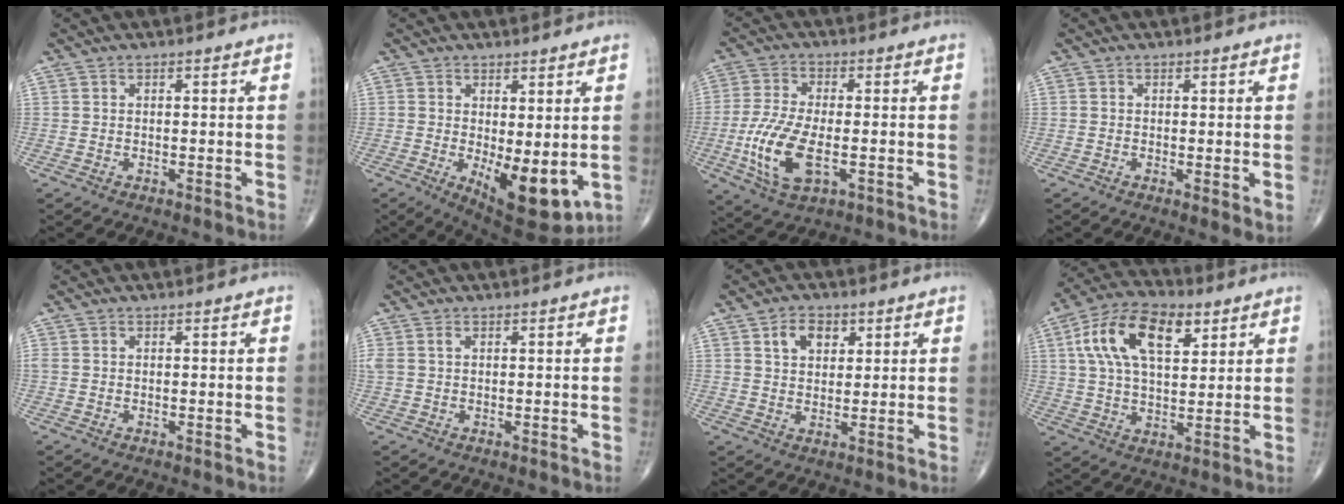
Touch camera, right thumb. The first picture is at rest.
{"total": 11.0, "force": [-1.7, 4.6, 9.9], "torque": [-0.132, -0.028, -0.010]}
{"total": 11.9, "force": [-2.9, 5.4, 10.2], "torque": [-0.219, -0.002, -0.051]}
{"total": 2.3, "force": [-0.1, 0.8, 2.2], "torque": [-0.037, -0.010, -0.005]}
{"total": 0.6, "force": [0.0, 0.5, 0.4], "torque": [-0.009, 0.006, 0.003]}
{"total": 1.9, "force": [0.5, 1.1, 1.4], "torque": [-0.052, 0.017, 0.017]}
{"total": 5.6, "force": [2.5, 3.8, 3.3], "torque": [-0.035, -0.009, 0.040]}
{"total": 15.9, "force": [6.0, 8.3, 12.1], "torque": [-0.207, 0.003, 0.104]}